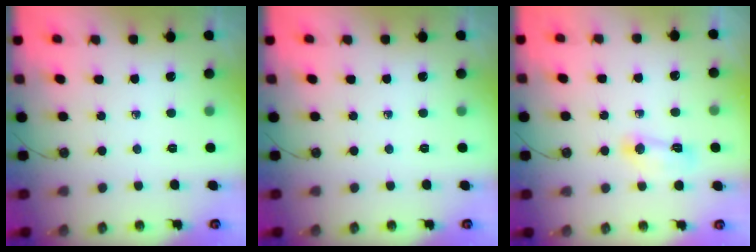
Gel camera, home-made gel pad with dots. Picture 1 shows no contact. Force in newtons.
{"total": 0.0}
{"total": 5.5, "press": 5.4, "slide": 0.7}